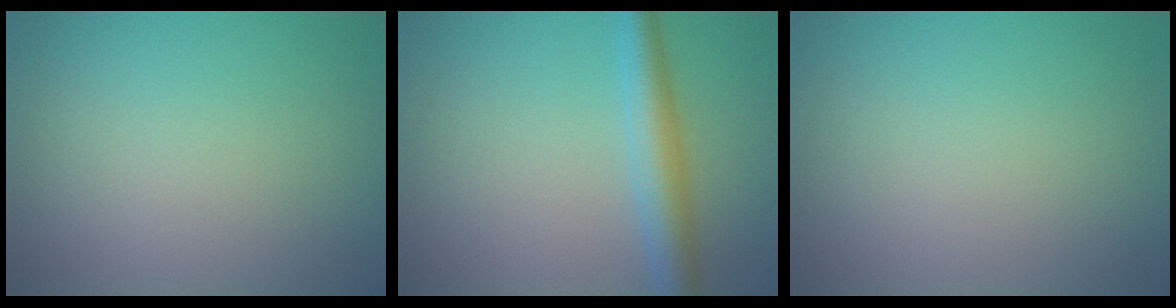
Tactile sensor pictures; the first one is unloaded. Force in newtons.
{"total": 3.9, "press": 3.9, "slide": 0.1}
{"total": 0.0}